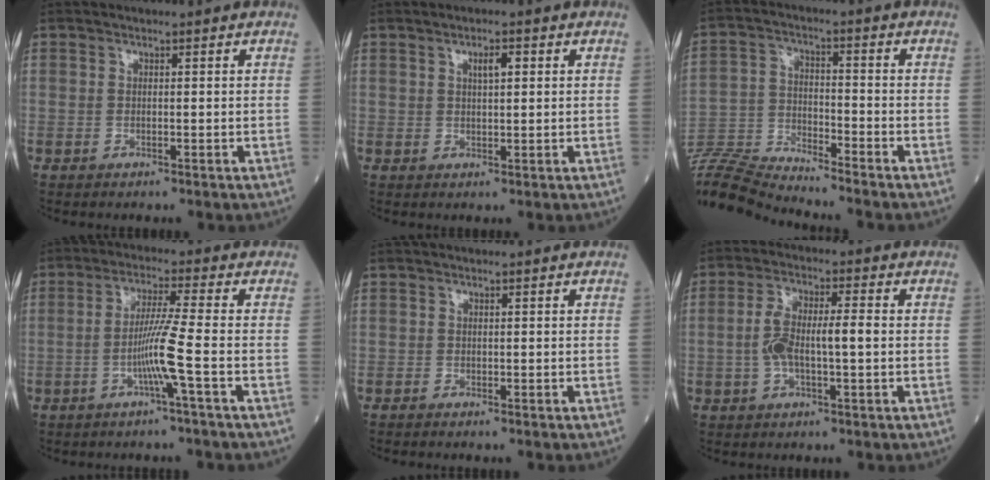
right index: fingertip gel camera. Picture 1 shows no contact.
{"total": 2.4, "force": [1.1, 0.7, 2.0], "torque": [-0.030, 0.000, 0.017]}
{"total": 11.3, "force": [-11.2, -1.4, 1.1], "torque": [-0.018, 0.007, -0.216]}
{"total": 6.3, "force": [-1.9, -1.6, 5.8], "torque": [-0.113, -0.002, -0.040]}
{"total": 0.0}
{"total": 7.2, "force": [-0.3, 1.9, 6.9], "torque": [-0.146, 0.020, -0.007]}